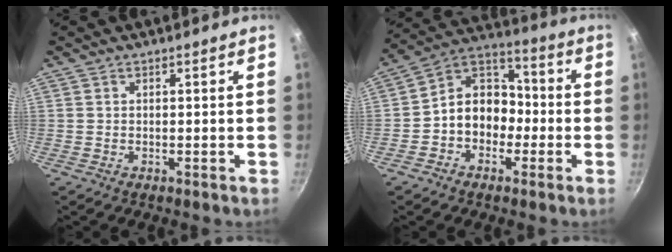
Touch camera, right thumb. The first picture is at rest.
{"total": 11.2, "force": [-2.5, 9.0, 6.2], "torque": [-0.052, 0.054, -0.063]}